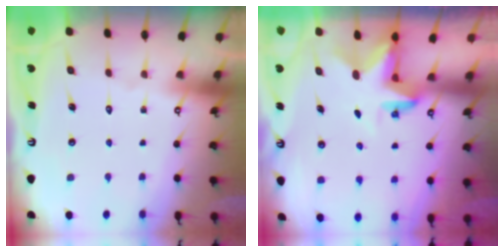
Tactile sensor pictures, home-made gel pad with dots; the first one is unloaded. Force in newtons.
{"total": 3.1, "press": 3.1, "slide": 0.2}